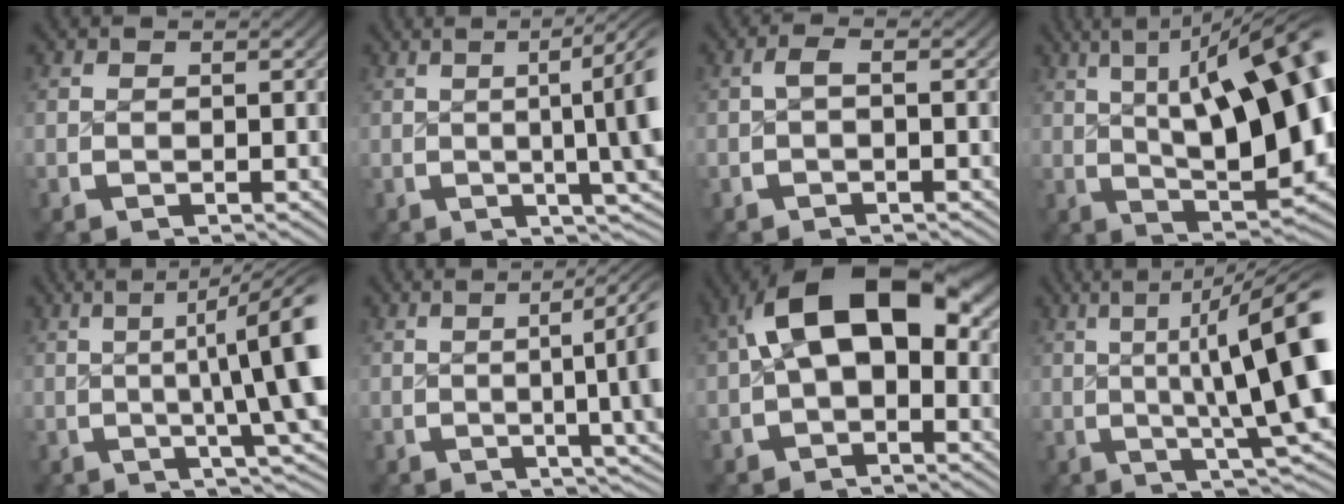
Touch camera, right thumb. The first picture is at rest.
{"total": 7.1, "force": [1.4, 2.0, 6.7], "torque": [-0.081, 0.015, 0.011]}
{"total": 1.1, "force": [0.0, 0.4, 1.0], "torque": [-0.010, 0.007, -0.004]}
{"total": 17.4, "force": [1.9, 9.0, 14.7], "torque": [-0.186, -0.019, 0.038]}
{"total": 10.9, "force": [2.1, 4.0, 9.9], "torque": [-0.119, 0.014, 0.016]}
{"total": 6.2, "force": [1.0, 1.6, 5.9], "torque": [-0.073, 0.013, 0.005]}
{"total": 9.0, "force": [1.1, 5.6, 7.0], "torque": [-0.124, -0.002, 0.020]}
{"total": 13.8, "force": [2.6, 5.9, 12.2], "torque": [-0.153, 0.006, 0.023]}